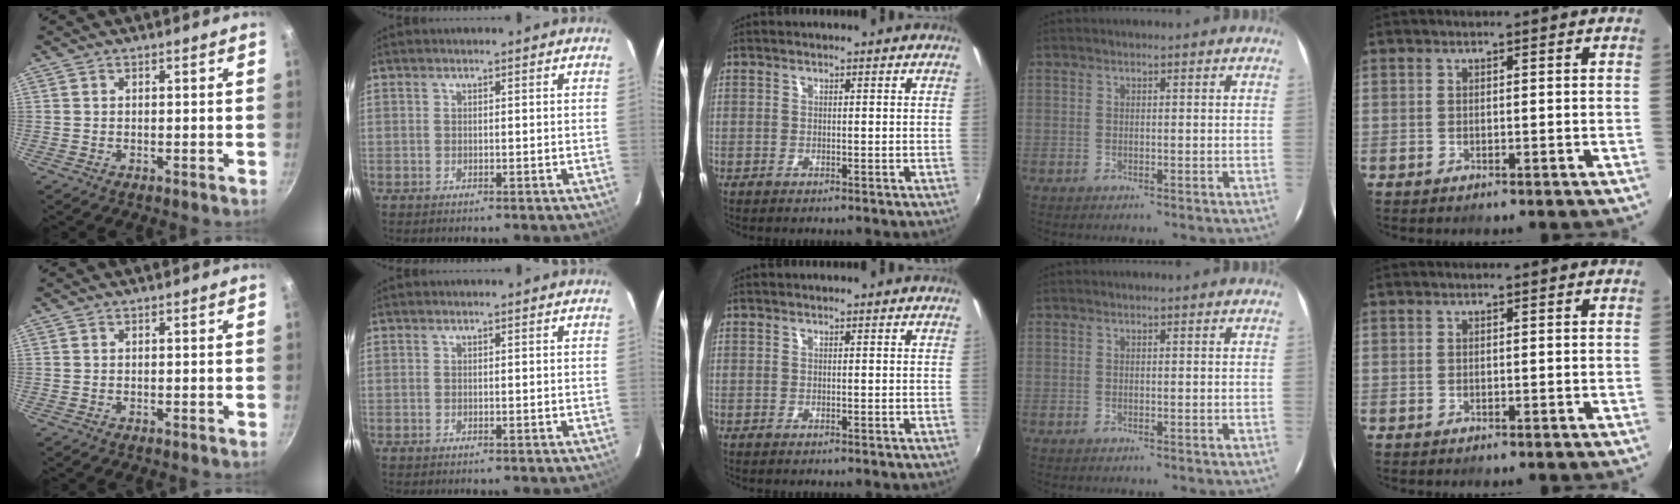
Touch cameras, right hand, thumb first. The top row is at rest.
{}